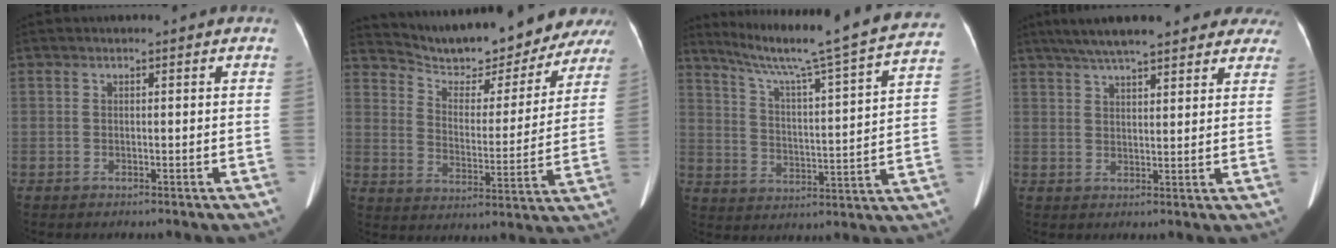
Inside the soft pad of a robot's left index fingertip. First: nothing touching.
{"total": 19.5, "force": [18.2, 4.2, 5.7], "torque": [-0.084, -0.013, 0.248]}
{"total": 25.6, "force": [22.2, -1.0, 12.6], "torque": [-0.206, -0.043, 0.297]}
{"total": 20.6, "force": [17.3, 4.9, 10.1], "torque": [-0.153, 0.037, 0.221]}